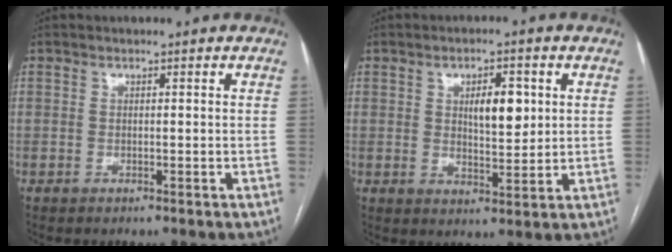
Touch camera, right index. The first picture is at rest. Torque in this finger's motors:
{"motor_torque": [0.19, 0.14, 0.10, 0.05]}